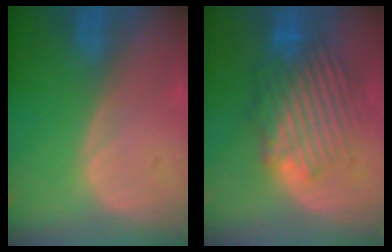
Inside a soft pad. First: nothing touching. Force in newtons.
{"total": 9.3, "press": 8.8, "slide": 3.0}